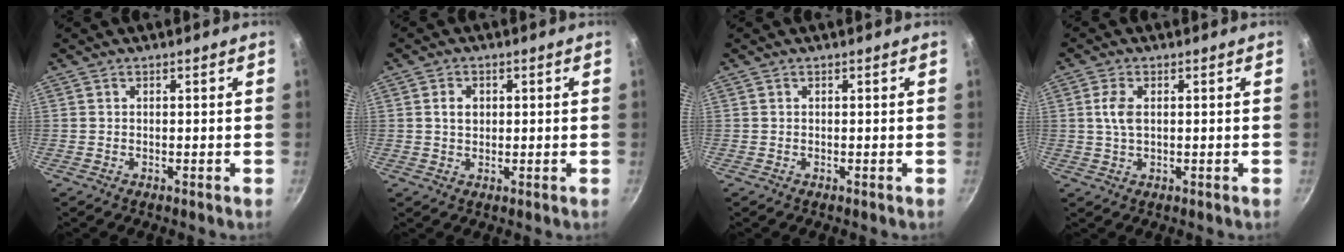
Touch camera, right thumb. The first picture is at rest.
{"total": 3.0, "force": [0.5, 2.3, 1.8], "torque": [-0.019, 0.002, 0.009]}
{"total": 0.0}
{"total": 1.9, "force": [0.2, 1.0, 1.6], "torque": [-0.035, 0.002, 0.005]}